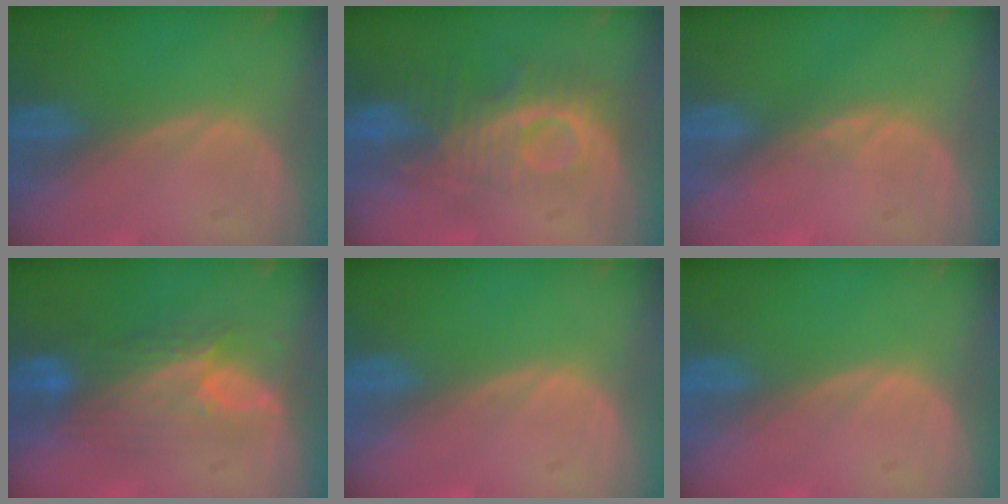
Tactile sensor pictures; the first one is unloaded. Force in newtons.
{"total": 9.4, "press": 8.2, "slide": 4.5}
{"total": 1.1, "press": 1.0, "slide": 0.5}
{"total": 7.6, "press": 7.4, "slide": 1.5}
{"total": 0.0}
{"total": 0.0}